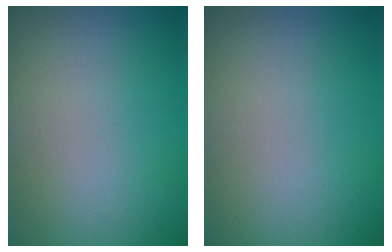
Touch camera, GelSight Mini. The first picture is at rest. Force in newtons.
{"total": 0.0}